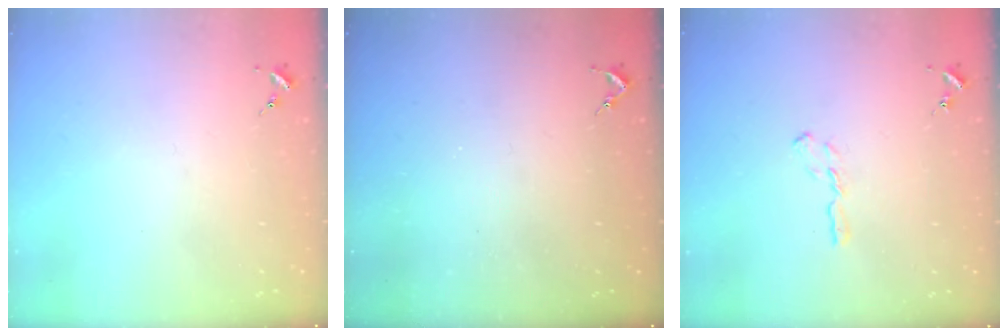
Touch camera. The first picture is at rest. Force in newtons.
{"total": 2.5, "press": 2.5, "slide": 0.3}
{"total": 4.2, "press": 4.2, "slide": 0.5}